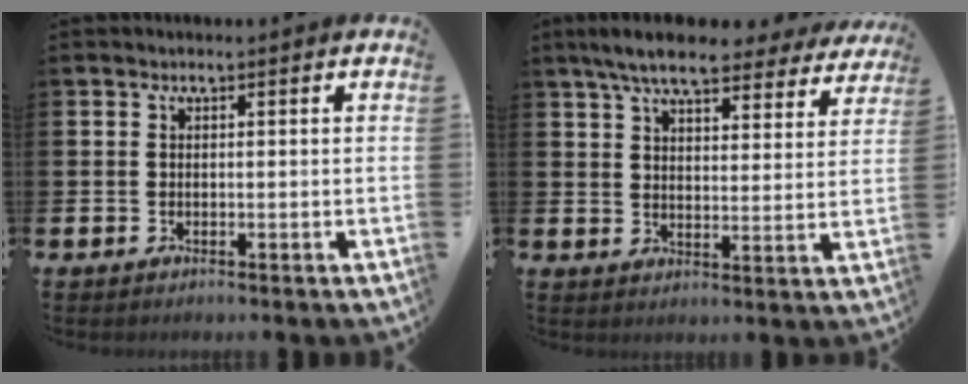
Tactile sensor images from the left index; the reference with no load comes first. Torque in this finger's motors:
{"motor_torque": [1.07, -1.07, 0.67, 0.21]}